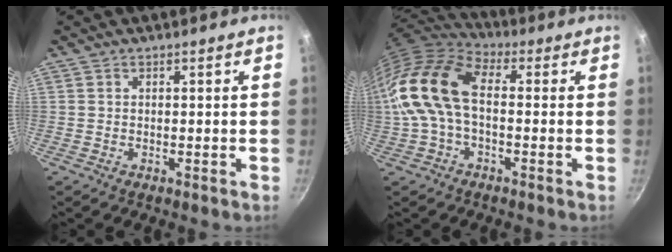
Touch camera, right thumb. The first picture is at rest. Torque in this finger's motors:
{"motor_torque": [1.37, 3.22, 1.71, -0.64, 0.30]}